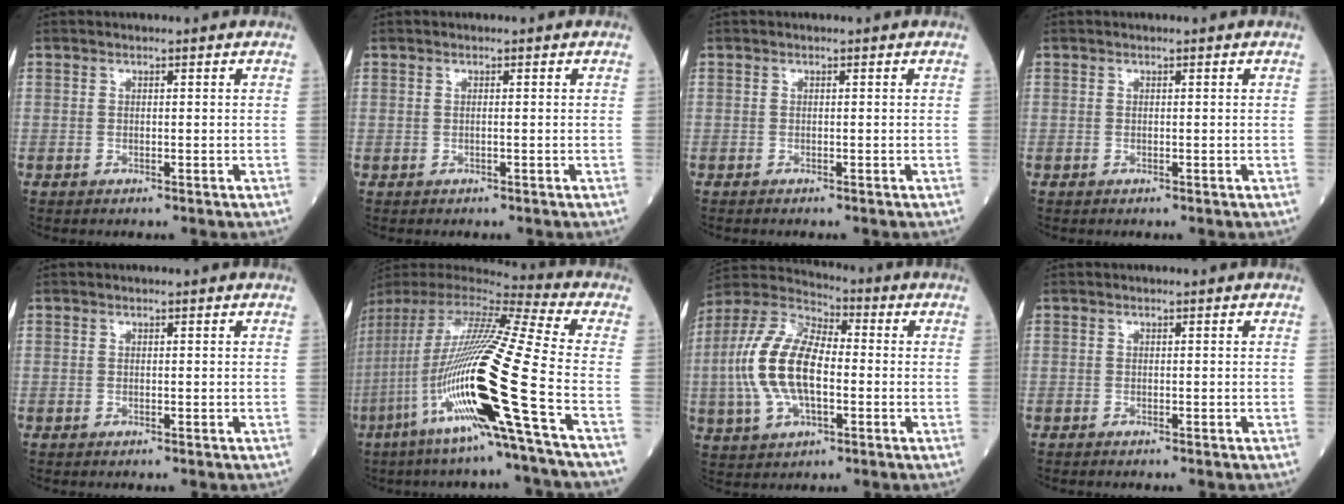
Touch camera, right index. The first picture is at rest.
{"total": 0.0}
{"total": 0.0}
{"total": 0.0}
{"total": 0.0}
{"total": 24.8, "force": [-7.4, -0.7, 23.6], "torque": [-0.474, -0.039, -0.158]}
{"total": 15.1, "force": [-1.2, 7.0, 13.3], "torque": [-0.295, 0.021, -0.026]}
{"total": 0.7, "force": [-0.6, 0.0, 0.3], "torque": [0.003, 0.001, -0.012]}